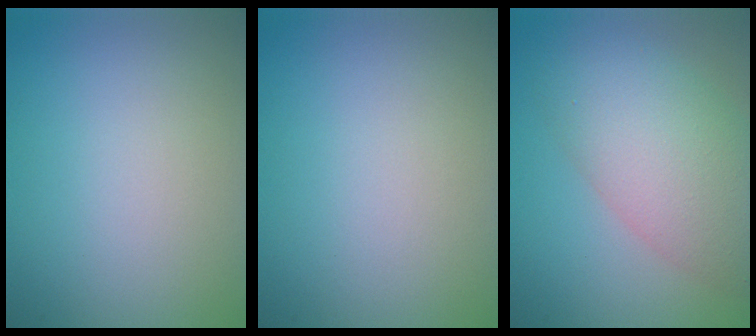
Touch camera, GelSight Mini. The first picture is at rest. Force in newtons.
{"total": 0.0}
{"total": 7.7, "press": 7.7, "slide": 0.2}